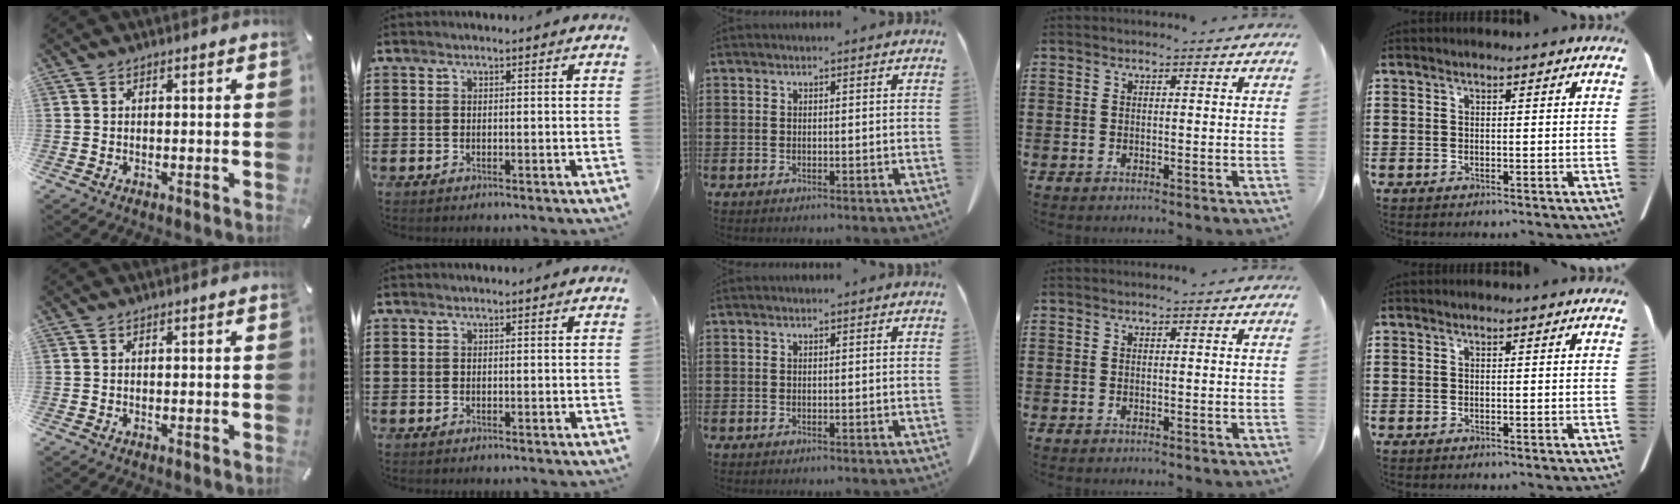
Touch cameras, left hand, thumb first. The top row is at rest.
{}